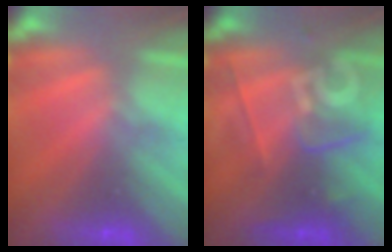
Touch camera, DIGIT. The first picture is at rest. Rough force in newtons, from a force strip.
{"total": 2.7}